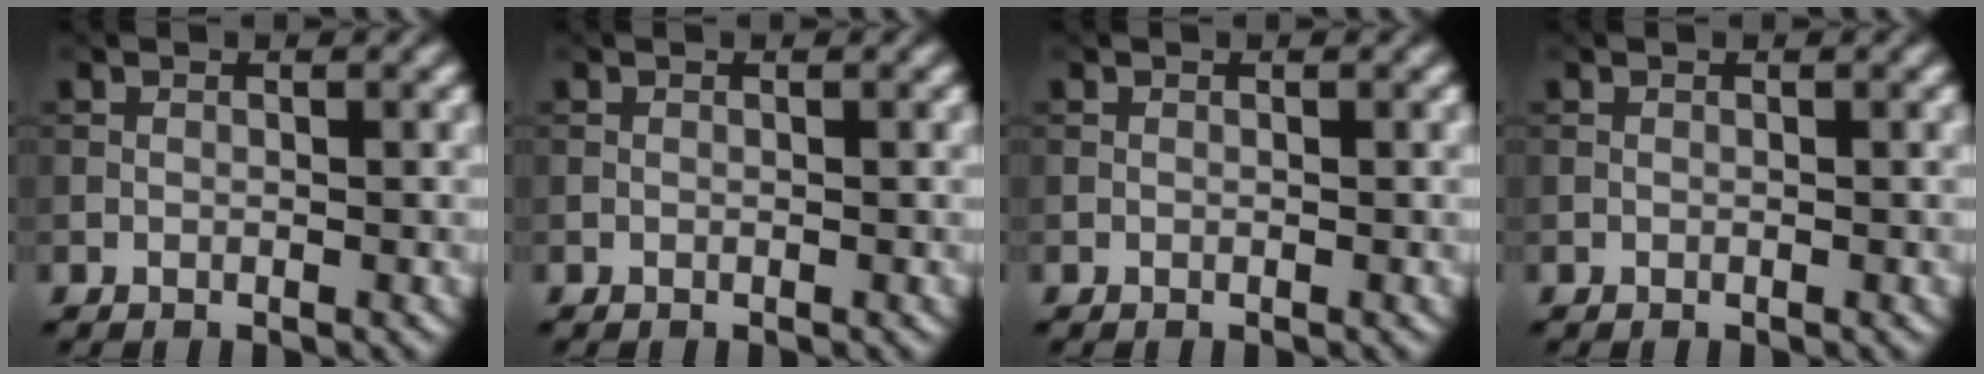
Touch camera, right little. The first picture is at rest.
{"total": 0.0}
{"total": 0.0}
{"total": 0.0}